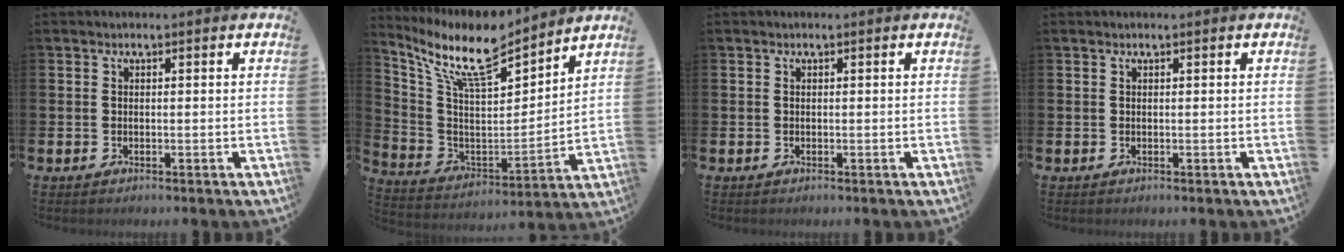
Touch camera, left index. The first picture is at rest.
{"total": 11.3, "force": [9.3, 2.7, 5.8], "torque": [-0.149, -0.057, 0.159]}
{"total": 0.0}
{"total": 0.0}